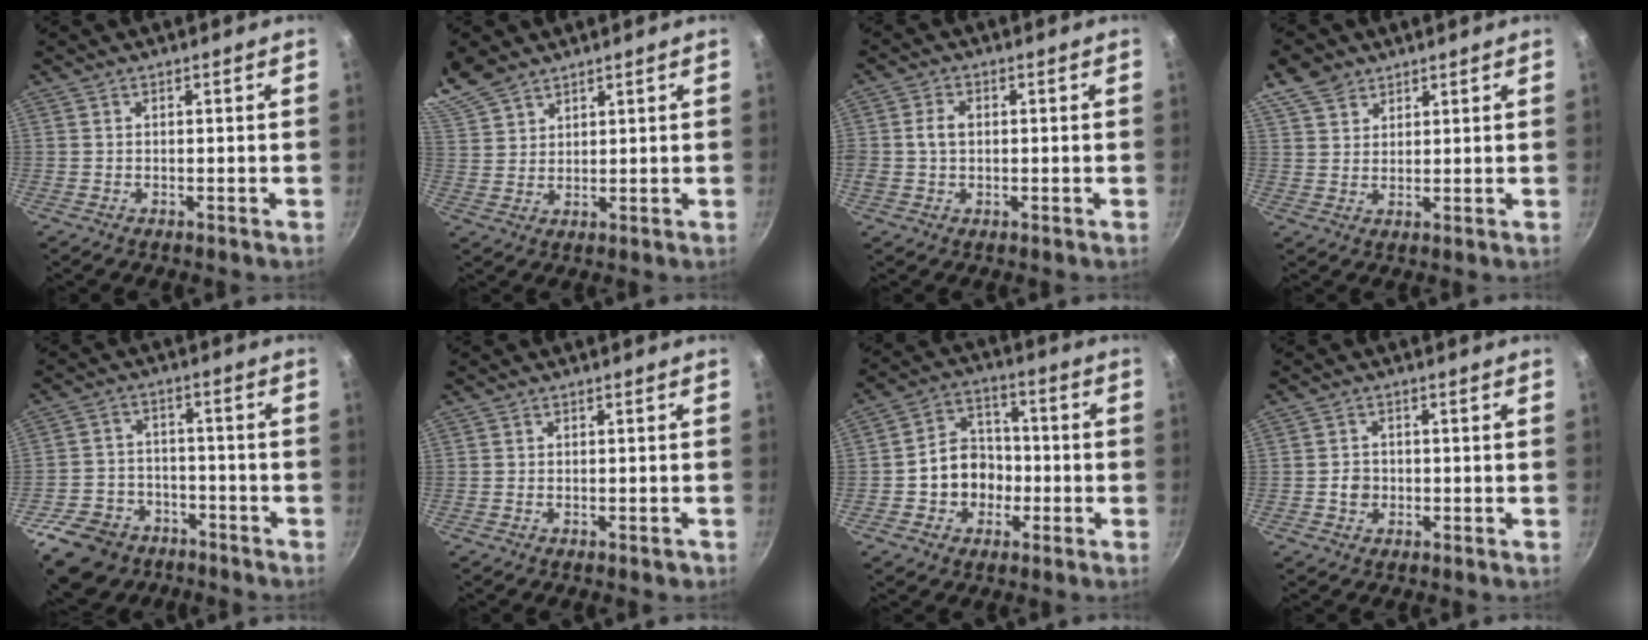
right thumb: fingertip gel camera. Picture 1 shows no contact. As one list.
[{"total": 9.8, "force": [7.9, 4.8, 3.3], "torque": [-0.065, 0.001, 0.165]}, {"total": 3.8, "force": [0.2, 2.8, 2.6], "torque": [-0.043, 0.008, 0.000]}, {"total": 6.2, "force": [4.4, 3.9, 2.0], "torque": [-0.019, -0.007, 0.083]}, {"total": 14.5, "force": [-9.3, 9.7, 5.5], "torque": [-0.089, 0.059, -0.148]}, {"total": 0.9, "force": [-0.5, 0.6, 0.5], "torque": [-0.004, 0.008, -0.004]}, {"total": 10.1, "force": [-2.2, 8.6, 4.9], "torque": [-0.041, 0.035, -0.040]}, {"total": 2.8, "force": [-0.7, 2.4, 1.2], "torque": [-0.008, 0.010, -0.013]}]